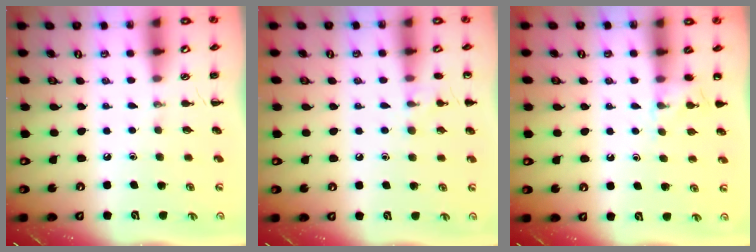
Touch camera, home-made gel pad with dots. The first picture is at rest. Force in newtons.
{"total": 7.7, "press": 7.3, "slide": 2.2}
{"total": 5.7, "press": 5.4, "slide": 1.8}